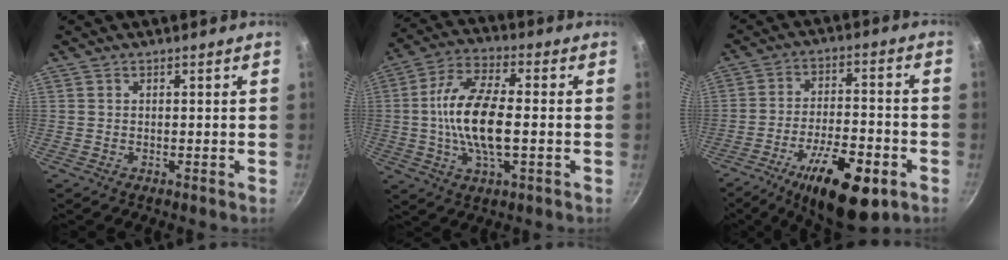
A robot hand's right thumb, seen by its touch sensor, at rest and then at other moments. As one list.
[{"total": 14.3, "force": [-1.0, 6.0, 12.9], "torque": [-0.247, 0.019, -0.030]}, {"total": 17.6, "force": [-8.6, 6.7, 13.8], "torque": [-0.208, 0.031, -0.132]}]